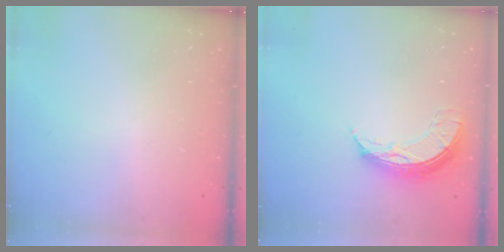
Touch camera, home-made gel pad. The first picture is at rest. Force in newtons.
{"total": 7.9, "press": 7.8, "slide": 0.8}